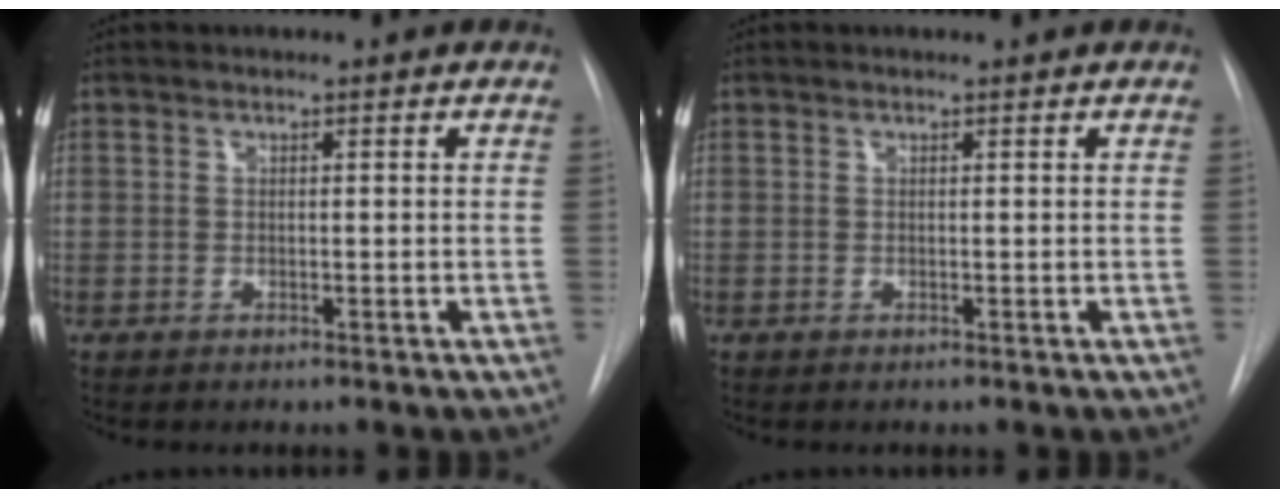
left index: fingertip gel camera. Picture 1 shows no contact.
{"total": 0.0}